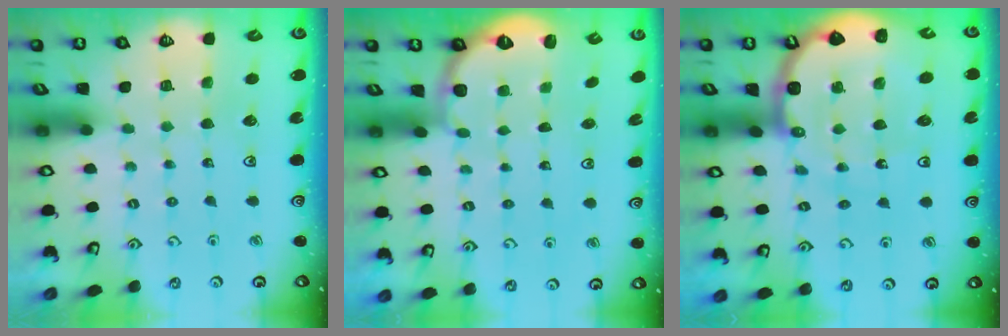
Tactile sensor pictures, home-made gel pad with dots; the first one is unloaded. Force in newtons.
{"total": 2.6, "press": 1.7, "slide": 1.9}
{"total": 9.7, "press": 9.7, "slide": 1.2}